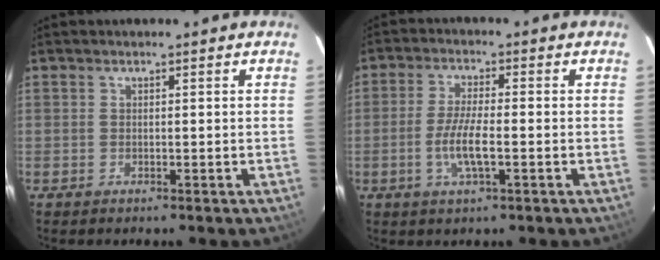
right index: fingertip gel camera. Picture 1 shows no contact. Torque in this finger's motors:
{"motor_torque": [0.95, -0.50, 0.63, 0.13]}